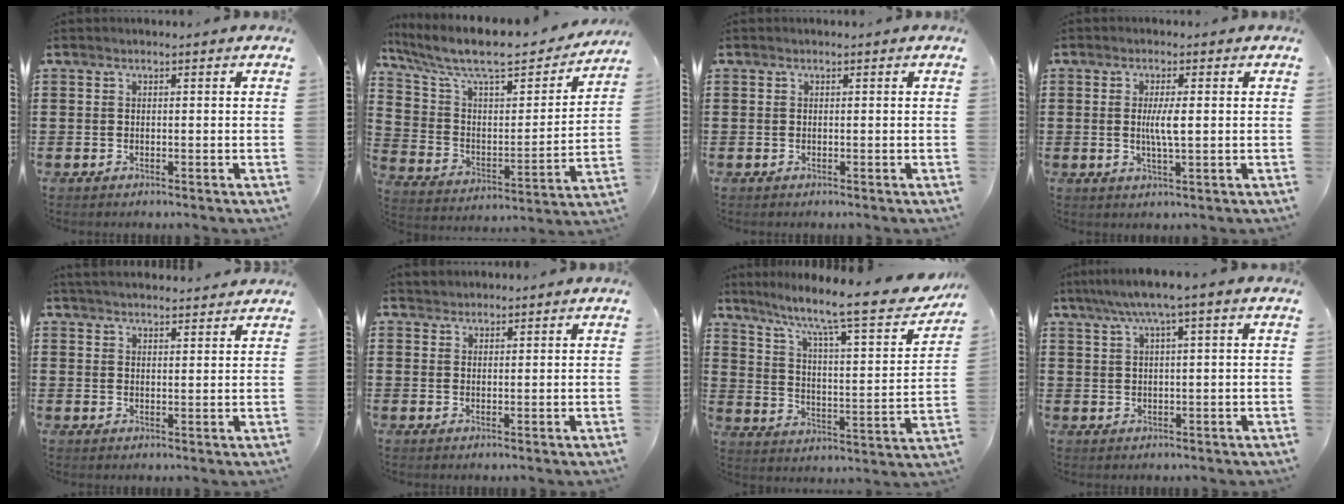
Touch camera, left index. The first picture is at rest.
{"total": 9.6, "force": [8.0, 2.3, 4.8], "torque": [-0.129, -0.054, 0.135]}
{"total": 0.0}
{"total": 3.8, "force": [0.4, 0.5, 3.8], "torque": [-0.072, -0.002, 0.004]}
{"total": 3.0, "force": [3.0, 0.2, 0.3], "torque": [-0.015, -0.003, 0.057]}
{"total": 1.6, "force": [1.4, 0.5, -0.2], "torque": [0.000, 0.002, 0.030]}
{"total": 10.2, "force": [8.0, 0.9, 6.3], "torque": [-0.129, -0.064, 0.121]}
{"total": 3.6, "force": [1.6, -0.1, 3.3], "torque": [-0.066, 0.000, 0.025]}